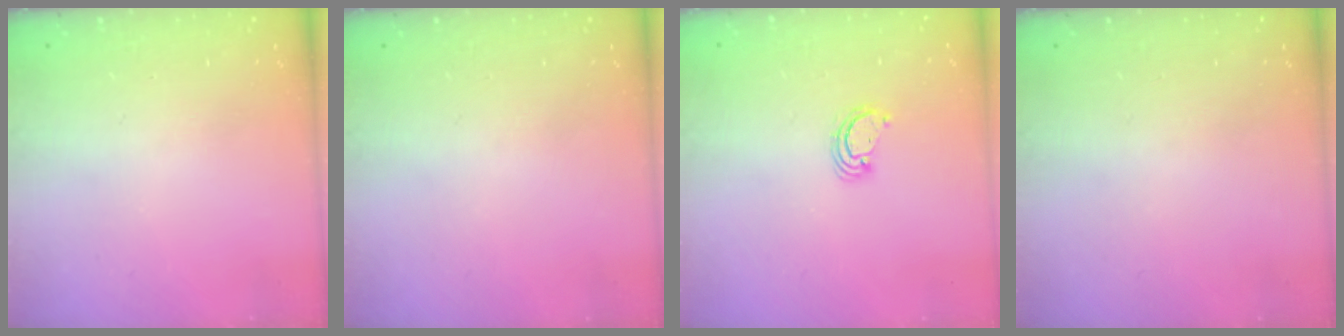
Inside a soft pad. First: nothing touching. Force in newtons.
{"total": 0.0}
{"total": 2.9, "press": 2.9, "slide": 0.3}
{"total": 0.0}